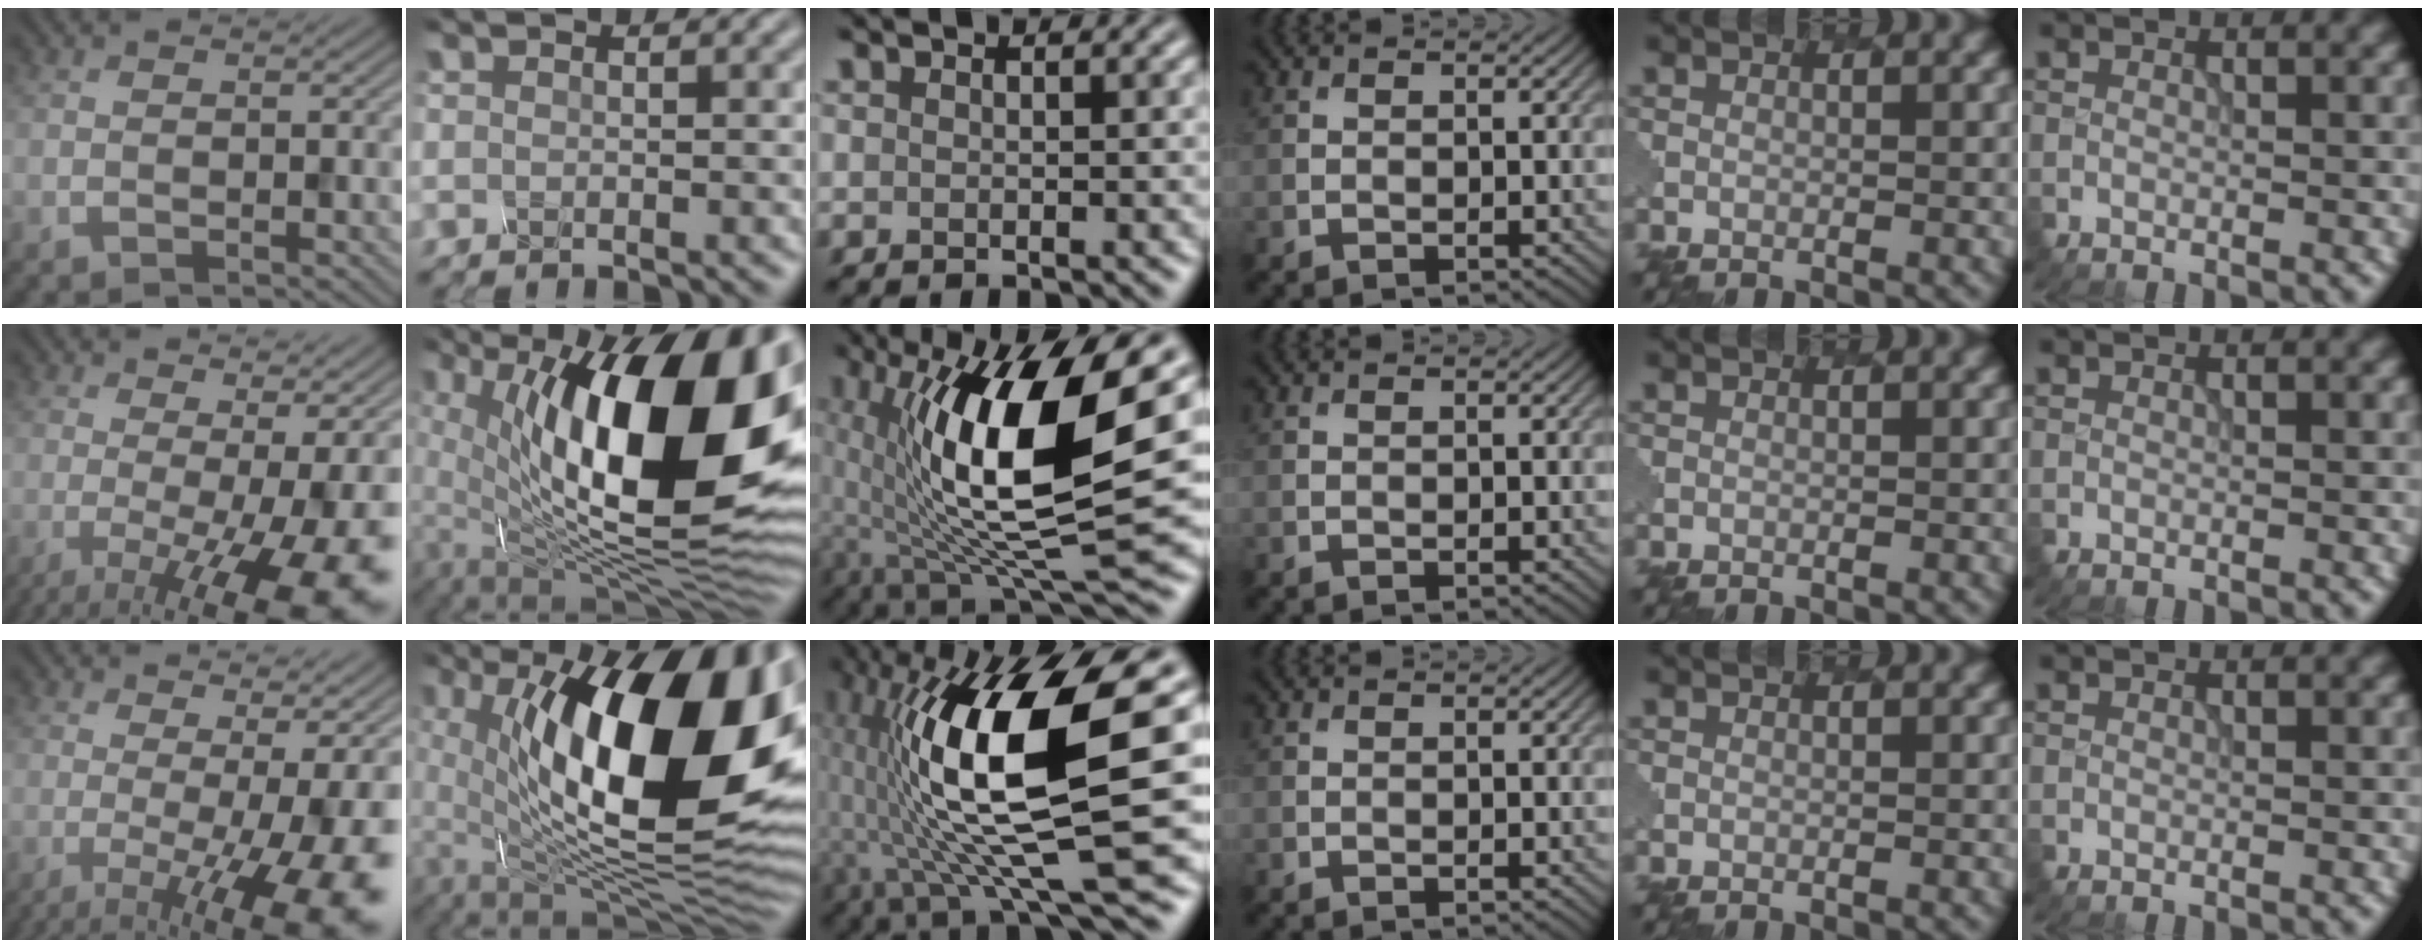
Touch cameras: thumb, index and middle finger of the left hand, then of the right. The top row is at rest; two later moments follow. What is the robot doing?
{"motion": "pour", "object": "mug"}